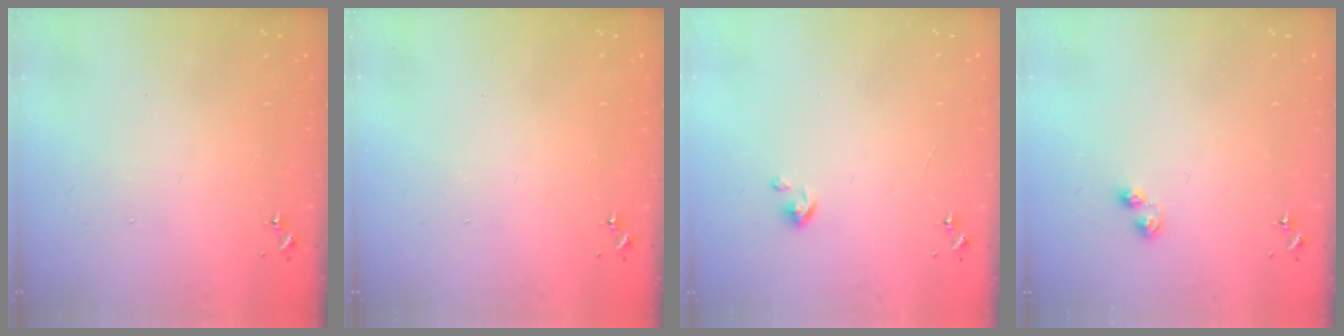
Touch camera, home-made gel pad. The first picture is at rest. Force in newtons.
{"total": 0.0}
{"total": 3.7, "press": 3.7, "slide": 0.3}
{"total": 3.1, "press": 3.1, "slide": 0.6}